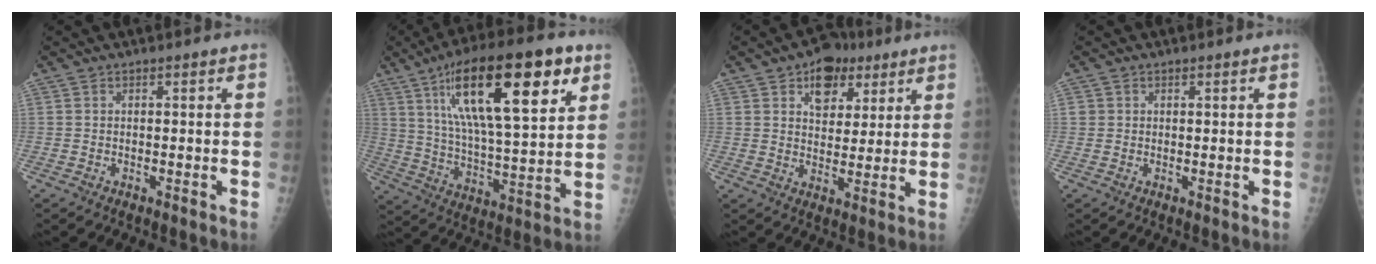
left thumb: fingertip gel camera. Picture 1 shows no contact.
{"total": 24.4, "force": [11.2, 7.6, 20.3], "torque": [-0.315, -0.023, 0.184]}
{"total": 9.4, "force": [4.9, 6.4, 4.8], "torque": [-0.034, -0.017, 0.071]}
{"total": 1.1, "force": [0.3, 1.0, 0.3], "torque": [0.006, 0.000, 0.004]}